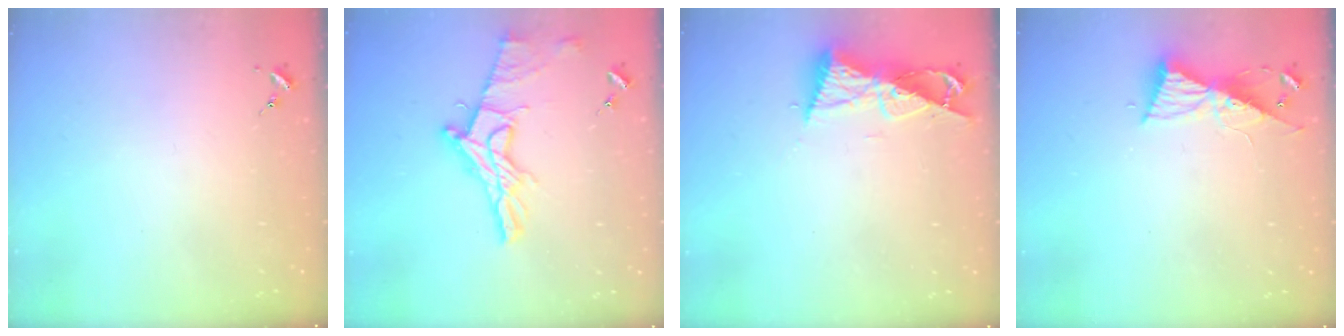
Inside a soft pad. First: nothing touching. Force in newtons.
{"total": 14.8, "press": 14.8, "slide": 1.1}
{"total": 9.5, "press": 9.5, "slide": 0.8}
{"total": 9.1, "press": 9.1, "slide": 0.9}